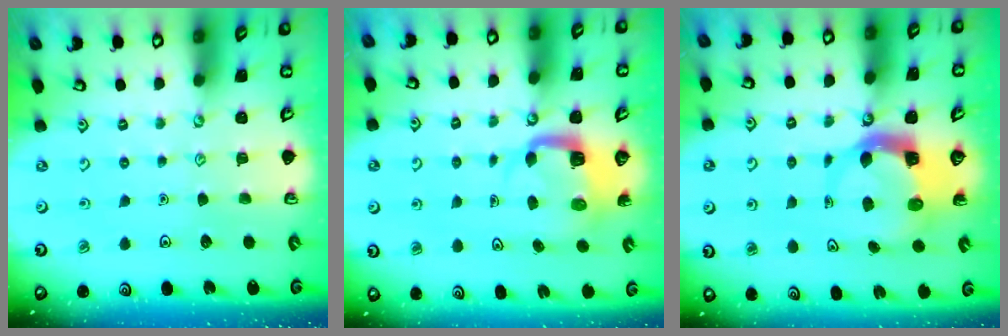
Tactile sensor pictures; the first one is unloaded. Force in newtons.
{"total": 4.9, "press": 4.9, "slide": 0.4}
{"total": 5.7, "press": 5.6, "slide": 1.0}